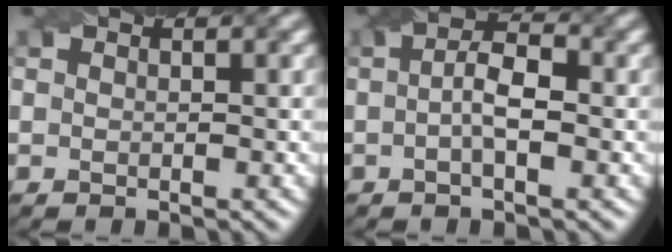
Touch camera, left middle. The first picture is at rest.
{"total": 3.3, "force": [-0.3, 1.0, 3.1], "torque": [-0.061, 0.006, -0.008]}